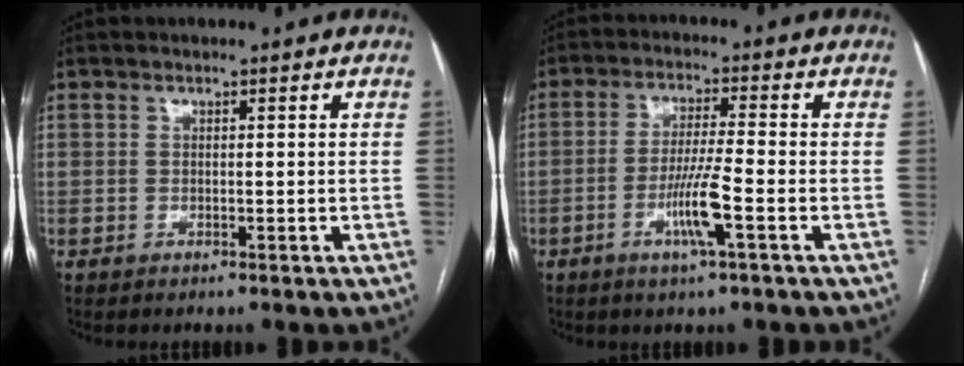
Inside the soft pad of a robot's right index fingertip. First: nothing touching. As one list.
[{"total": 6.9, "force": [-2.7, -0.3, 6.4], "torque": [-0.122, -0.007, -0.051]}]